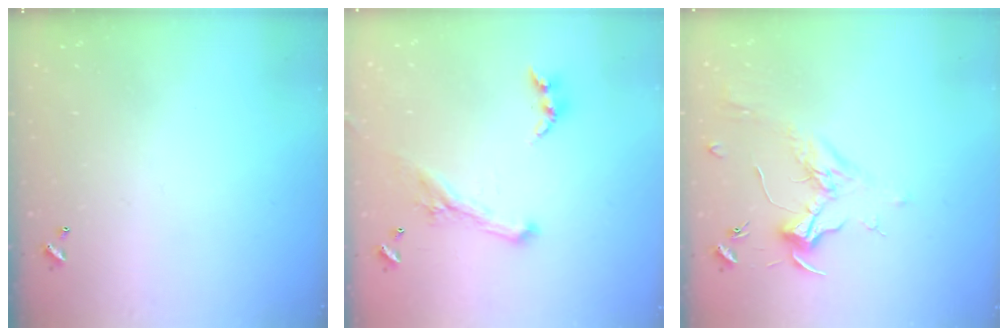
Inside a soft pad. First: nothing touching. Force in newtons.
{"total": 1.8, "press": 1.7, "slide": 0.4}
{"total": 1.7, "press": 1.5, "slide": 0.8}